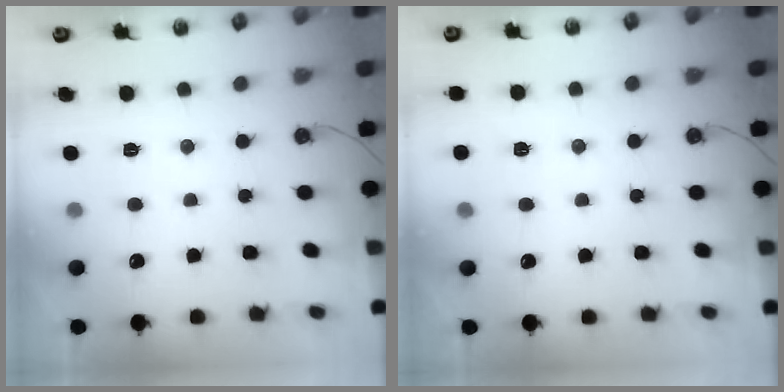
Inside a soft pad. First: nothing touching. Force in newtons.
{"total": 3.0, "press": 2.4, "slide": 1.8}